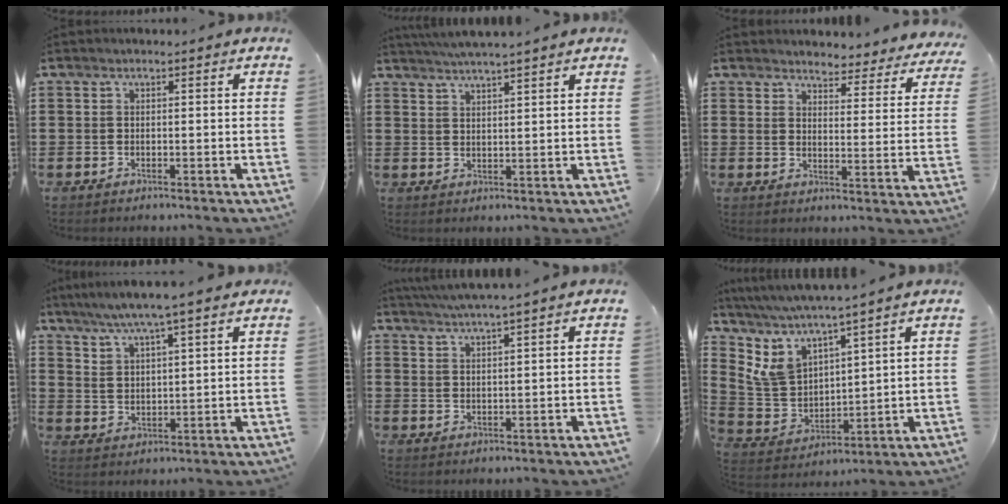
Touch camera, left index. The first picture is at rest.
{"total": 2.9, "force": [2.8, -0.9, 0.4], "torque": [-0.016, -0.010, 0.050]}
{"total": 3.7, "force": [3.7, 0.1, -0.1], "torque": [-0.011, -0.032, 0.062]}
{"total": 4.8, "force": [4.1, 0.1, 2.5], "torque": [-0.060, -0.013, 0.071]}
{"total": 2.8, "force": [2.5, -1.0, 0.6], "torque": [-0.018, -0.009, 0.046]}
{"total": 6.0, "force": [4.9, 2.3, 2.6], "torque": [-0.094, -0.032, 0.084]}